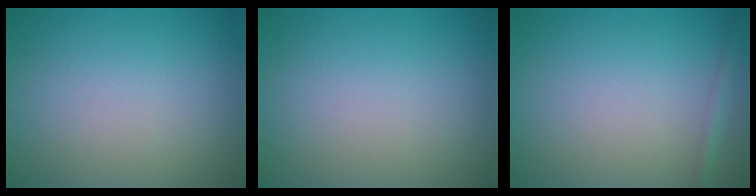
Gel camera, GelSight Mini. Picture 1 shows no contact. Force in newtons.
{"total": 0.0}
{"total": 1.1, "press": 1.1, "slide": 0.1}